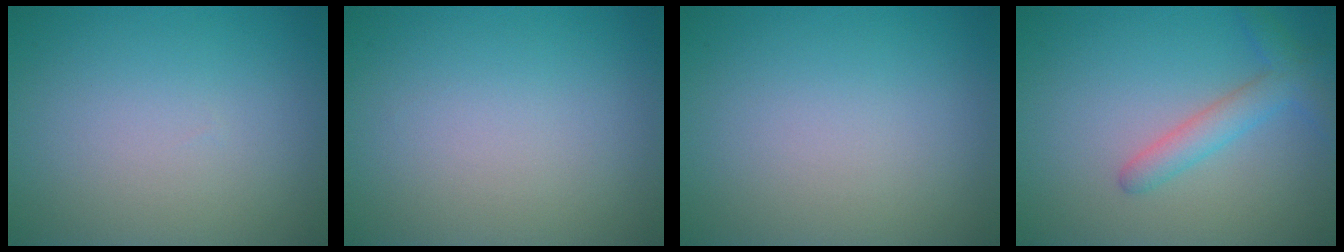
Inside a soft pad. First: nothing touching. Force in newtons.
{"total": 0.0}
{"total": 0.0}
{"total": 2.8, "press": 2.7, "slide": 0.2}